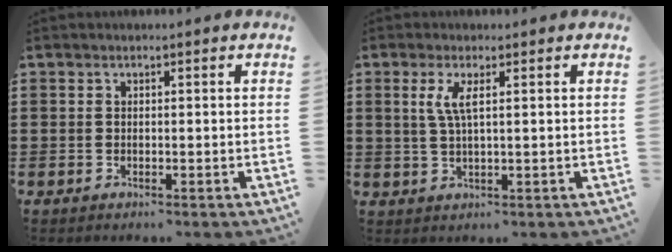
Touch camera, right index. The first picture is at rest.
{"total": 3.5, "force": [1.1, 0.6, 3.2], "torque": [-0.076, -0.001, 0.014]}